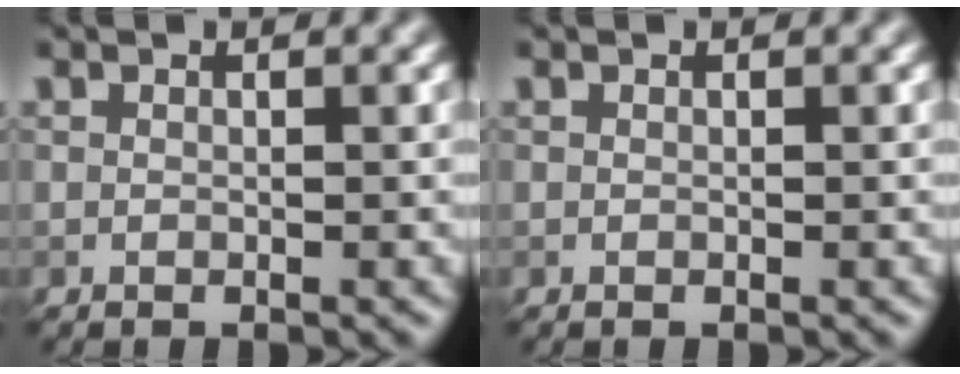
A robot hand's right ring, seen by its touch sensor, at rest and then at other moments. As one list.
[{"total": 0.0}]